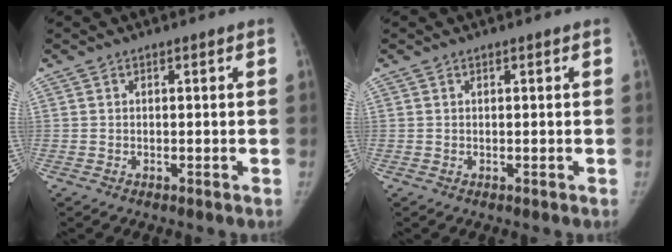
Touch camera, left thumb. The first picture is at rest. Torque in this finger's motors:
{"motor_torque": [-0.12, 0.08, 0.33, -0.52, -0.02]}